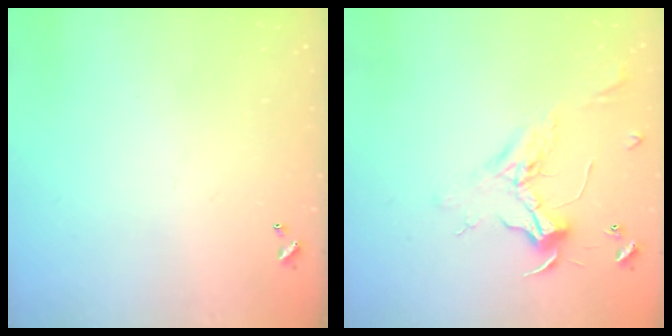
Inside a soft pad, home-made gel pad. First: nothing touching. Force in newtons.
{"total": 2.4, "press": 2.3, "slide": 0.8}